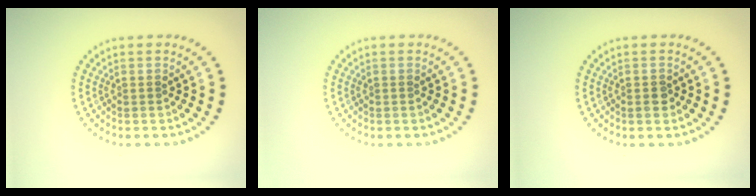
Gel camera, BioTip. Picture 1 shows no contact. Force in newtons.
{"total": 0.0}
{"total": 1.2, "press": 1.2, "slide": 0.3}